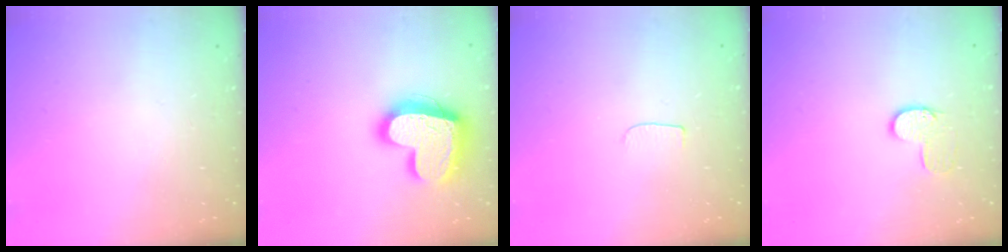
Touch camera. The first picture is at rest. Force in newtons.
{"total": 19.9, "press": 19.9, "slide": 1.1}
{"total": 3.0, "press": 3.0, "slide": 0.4}
{"total": 6.8, "press": 6.8, "slide": 0.3}